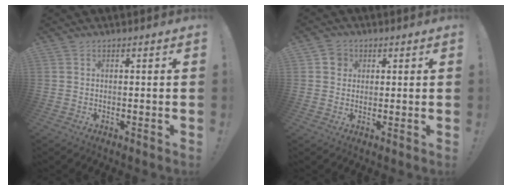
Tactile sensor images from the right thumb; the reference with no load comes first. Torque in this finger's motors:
{"motor_torque": [0.04, 0.12, 0.09, -0.13, -0.03]}